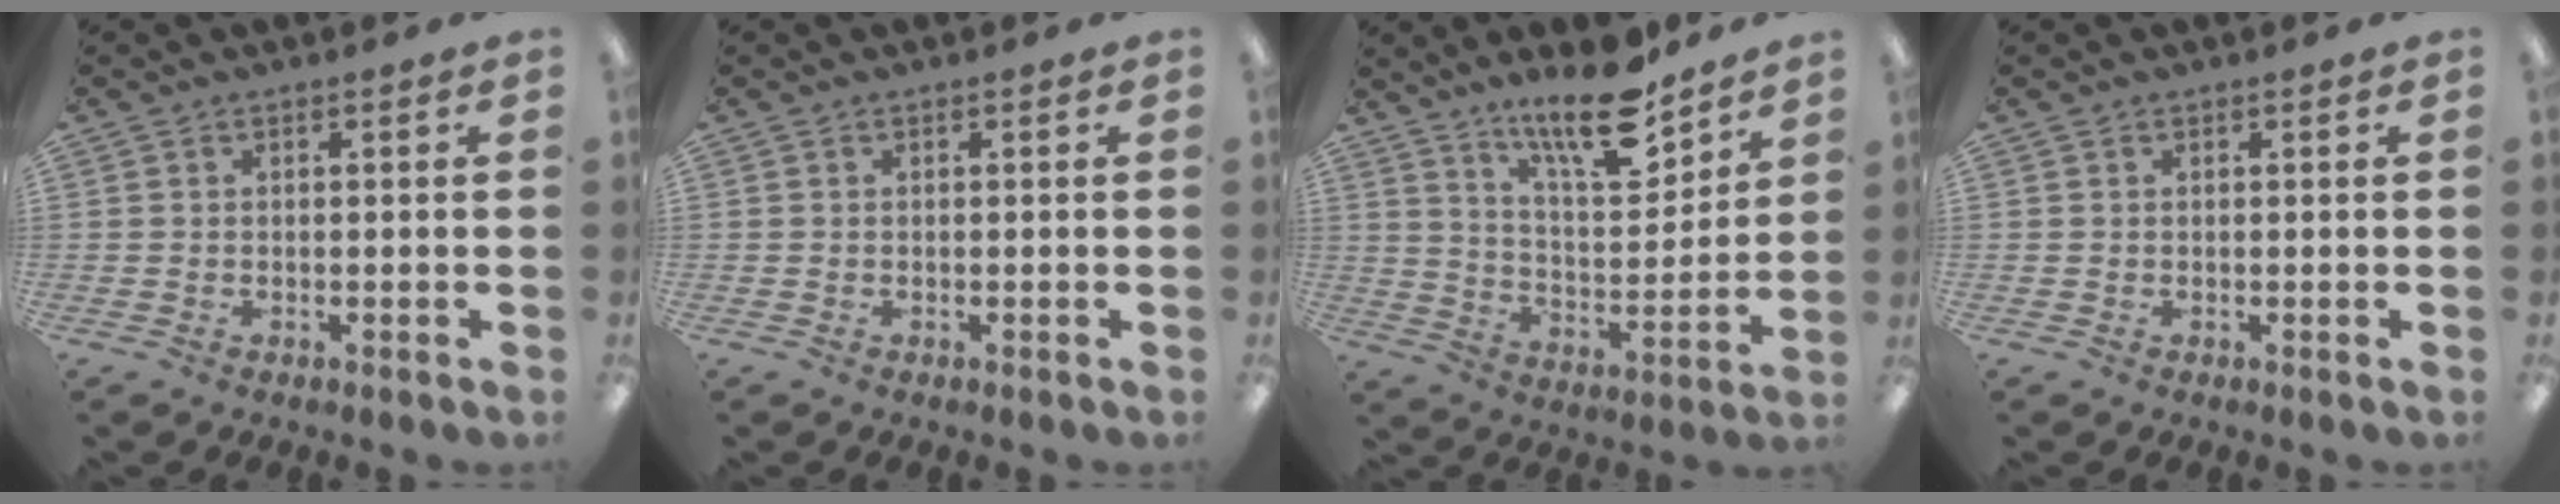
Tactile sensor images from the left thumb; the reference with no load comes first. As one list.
[{"total": 0.0}, {"total": 15.5, "force": [12.0, 4.2, 8.9], "torque": [-0.141, -0.075, 0.200]}, {"total": 0.0}]